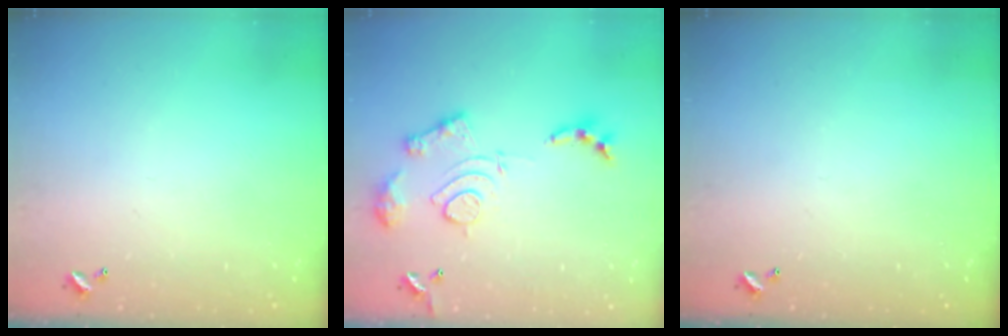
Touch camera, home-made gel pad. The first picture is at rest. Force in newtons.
{"total": 14.5, "press": 14.4, "slide": 1.3}
{"total": 0.0}